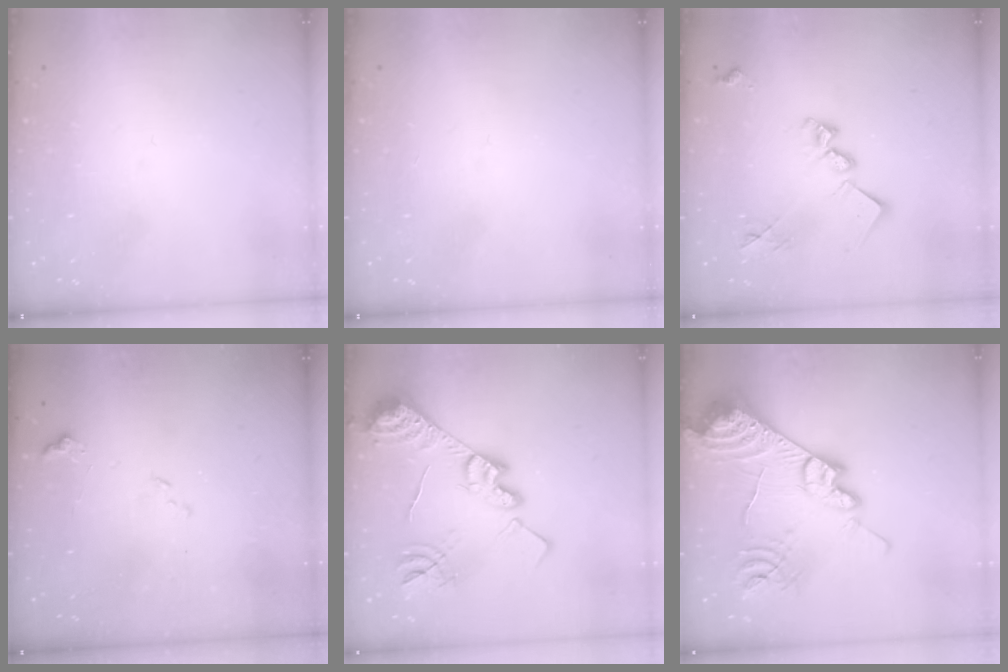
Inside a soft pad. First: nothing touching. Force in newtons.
{"total": 1.4, "press": 1.2, "slide": 0.8}
{"total": 15.6, "press": 15.5, "slide": 0.9}
{"total": 8.3, "press": 8.2, "slide": 1.0}
{"total": 20.4, "press": 20.4, "slide": 1.3}
{"total": 22.4, "press": 22.3, "slide": 2.3}